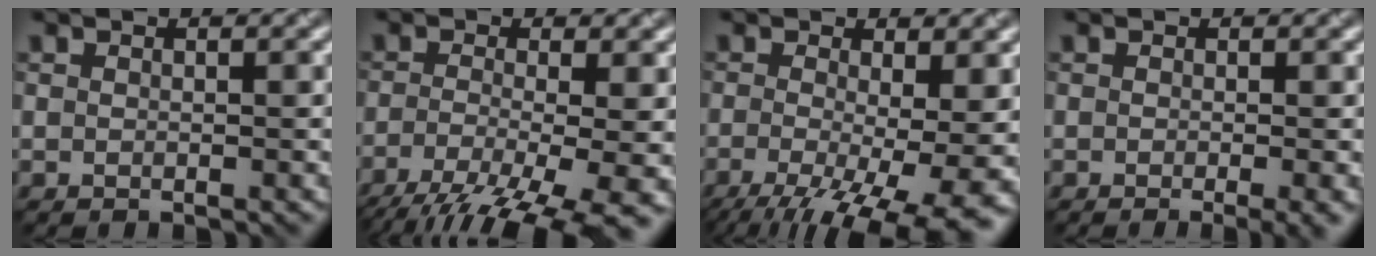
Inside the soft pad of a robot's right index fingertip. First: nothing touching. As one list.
[{"total": 9.5, "force": [-5.7, 2.8, 7.1], "torque": [-0.136, -0.021, -0.085]}, {"total": 11.9, "force": [-4.6, 4.5, 10.0], "torque": [-0.174, -0.033, -0.056]}, {"total": 3.2, "force": [-1.3, 1.0, 2.8], "torque": [-0.034, -0.007, -0.010]}]